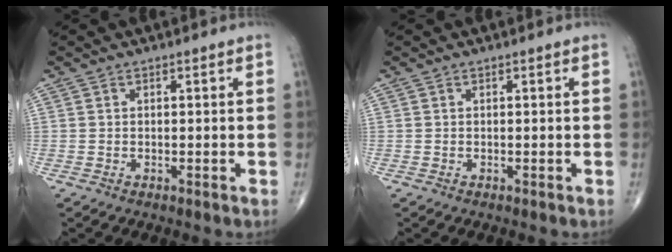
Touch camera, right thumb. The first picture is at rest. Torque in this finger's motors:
{"motor_torque": [0.01, 0.01, 0.00, 0.00, 0.00]}